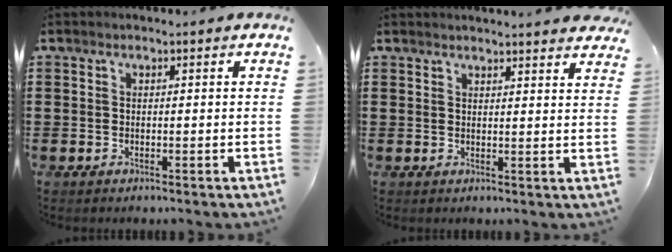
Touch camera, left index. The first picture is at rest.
{"total": 2.5, "force": [2.4, -0.2, 0.3], "torque": [-0.005, -0.010, 0.046]}